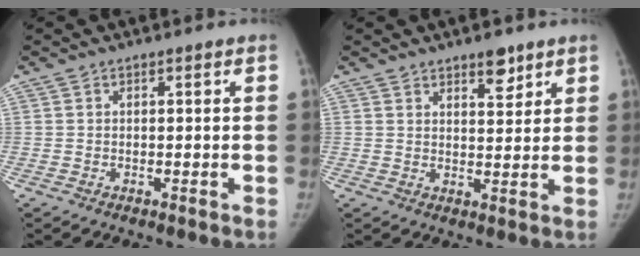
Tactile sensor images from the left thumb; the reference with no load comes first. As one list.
[{"total": 4.6, "force": [3.3, 2.0, 2.6], "torque": [-0.018, -0.022, 0.050]}]